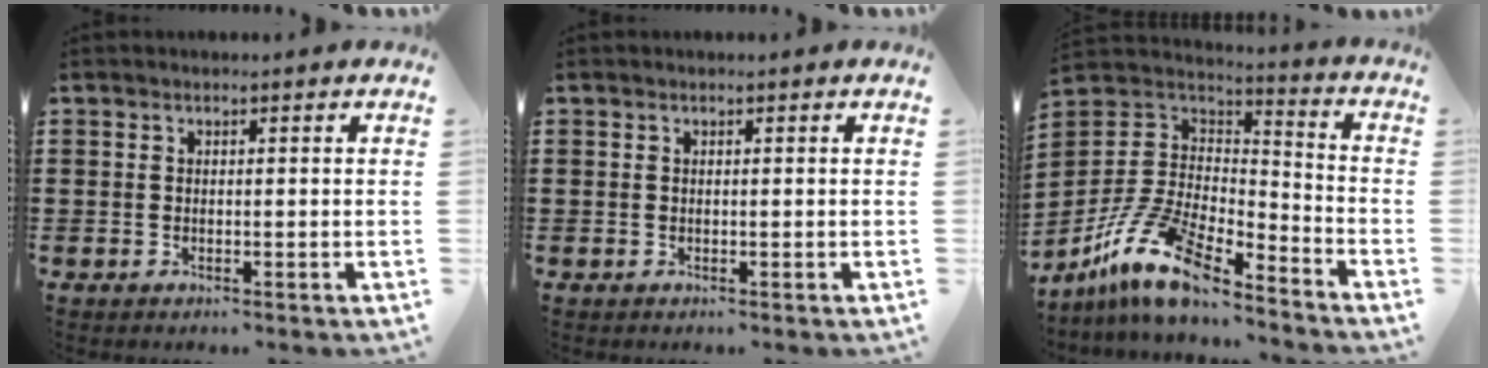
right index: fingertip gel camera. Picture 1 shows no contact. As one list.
[{"total": 0.0}, {"total": 13.8, "force": [-9.6, 4.6, 8.8], "torque": [-0.187, 0.024, -0.185]}]